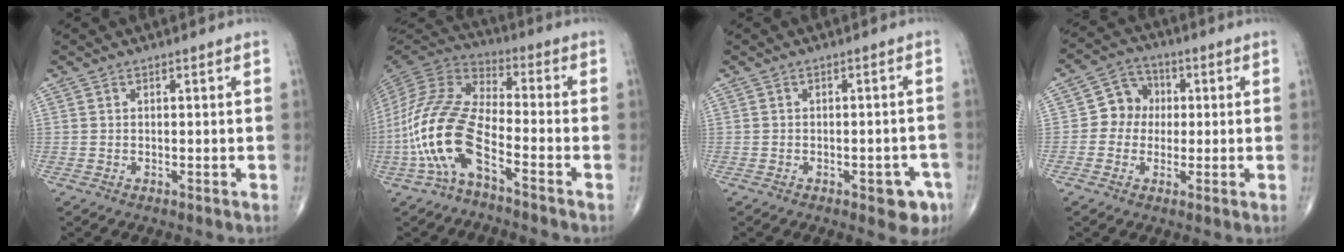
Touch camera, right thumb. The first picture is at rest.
{"total": 15.7, "force": [-6.7, 5.8, 13.0], "torque": [-0.292, 0.051, -0.137]}
{"total": 5.2, "force": [-2.5, 2.4, 3.8], "torque": [-0.024, 0.013, -0.027]}
{"total": 6.6, "force": [0.1, 6.1, 2.7], "torque": [-0.011, 0.016, -0.014]}